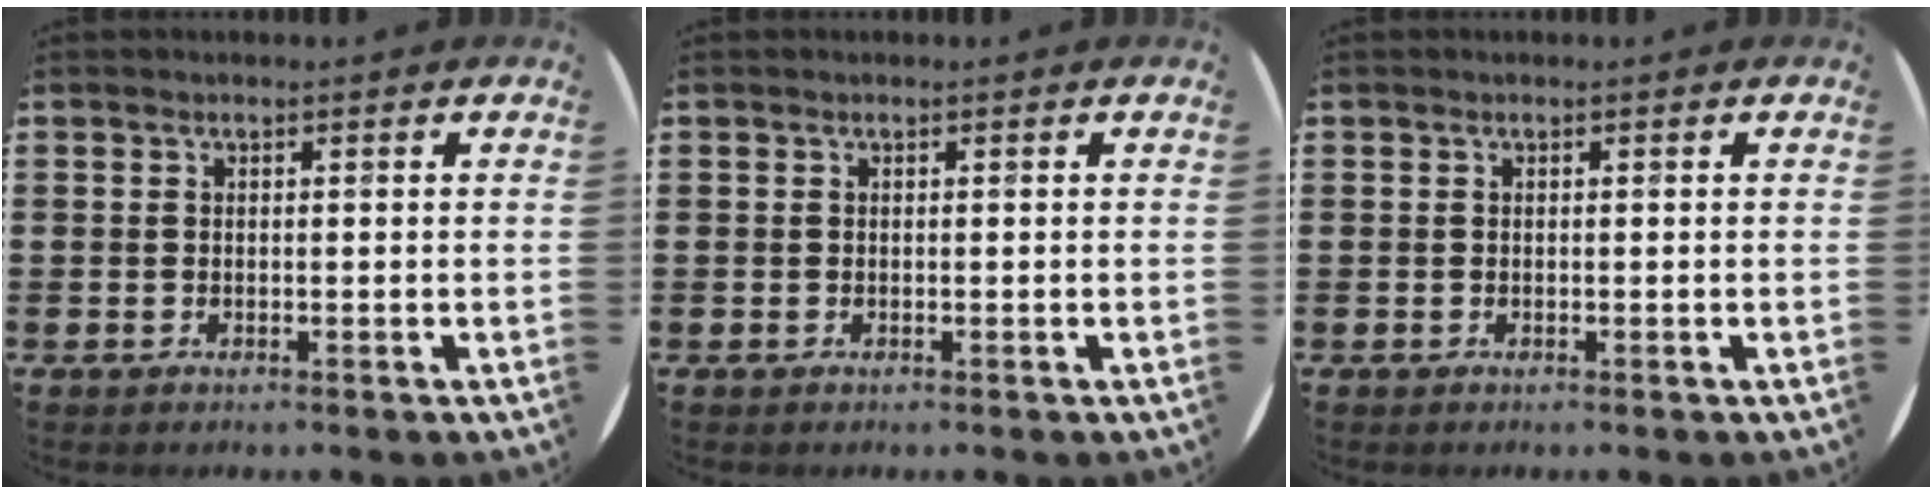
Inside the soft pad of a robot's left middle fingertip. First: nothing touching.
{"total": 0.0}
{"total": 0.0}